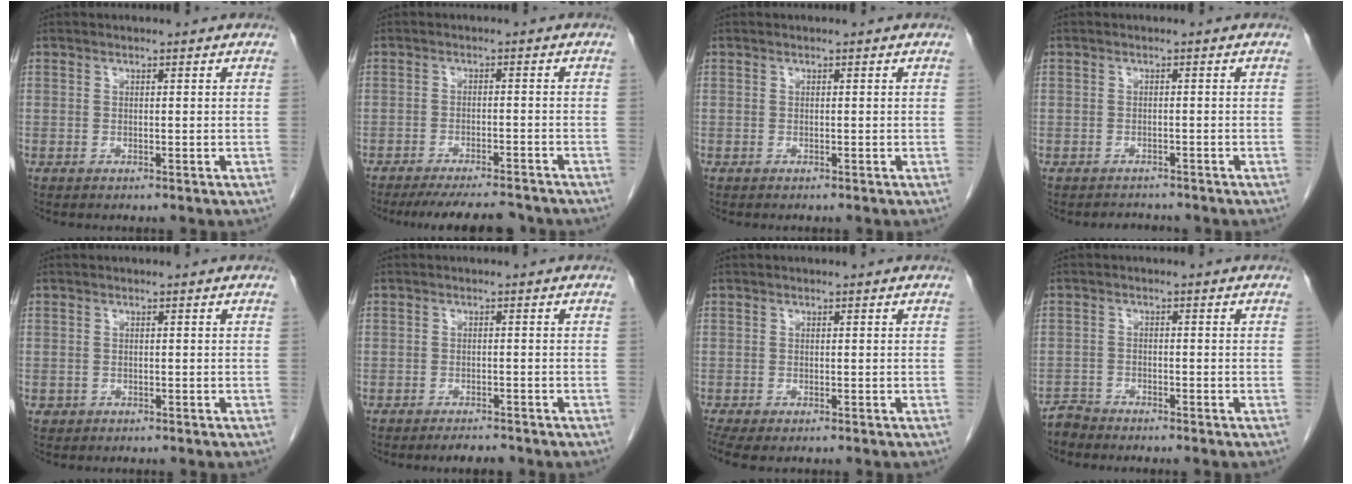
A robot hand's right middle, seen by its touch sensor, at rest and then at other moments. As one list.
[{"total": 9.9, "force": [-9.2, 1.2, 3.7], "torque": [-0.054, -0.009, -0.125]}, {"total": 0.0}, {"total": 1.9, "force": [-1.8, 0.7, -0.4], "torque": [-0.002, -0.005, -0.028]}, {"total": 0.6, "force": [-0.2, 0.5, 0.1], "torque": [-0.005, 0.003, -0.002]}, {"total": 2.2, "force": [-1.9, 0.6, 0.8], "torque": [-0.019, -0.004, -0.024]}, {"total": 4.2, "force": [-3.1, 1.3, 2.4], "torque": [-0.048, -0.014, -0.052]}, {"total": 2.2, "force": [-2.1, 0.3, -0.5], "torque": [0.011, -0.007, -0.041]}]